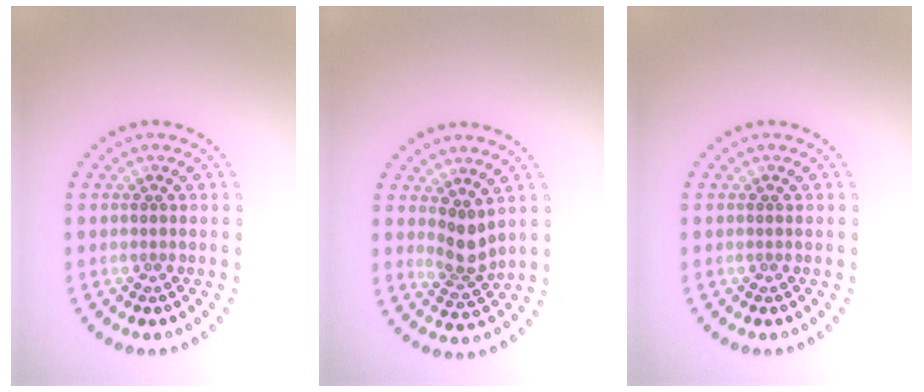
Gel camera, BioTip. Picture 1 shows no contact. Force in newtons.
{"total": 2.5, "press": 1.9, "slide": 1.6}
{"total": 0.0}